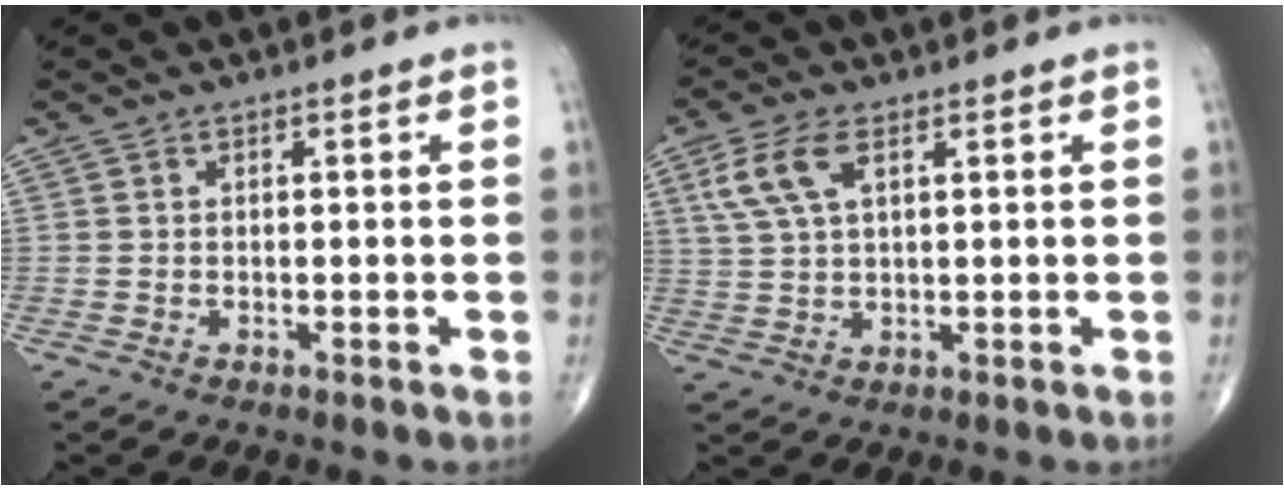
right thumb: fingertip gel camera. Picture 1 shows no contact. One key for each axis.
{"total": 7.1, "fx": 3.0, "fy": 3.3, "fz": 5.6, "tx": -0.127, "ty": 0.004, "tz": 0.063}